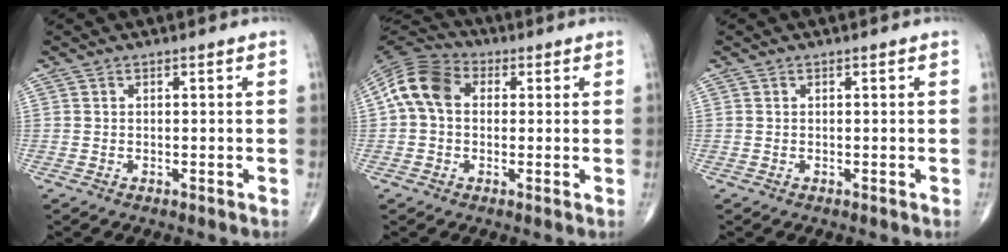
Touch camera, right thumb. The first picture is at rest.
{"total": 10.2, "force": [1.2, 7.6, 6.7], "torque": [-0.125, 0.029, 0.009]}
{"total": 0.0}